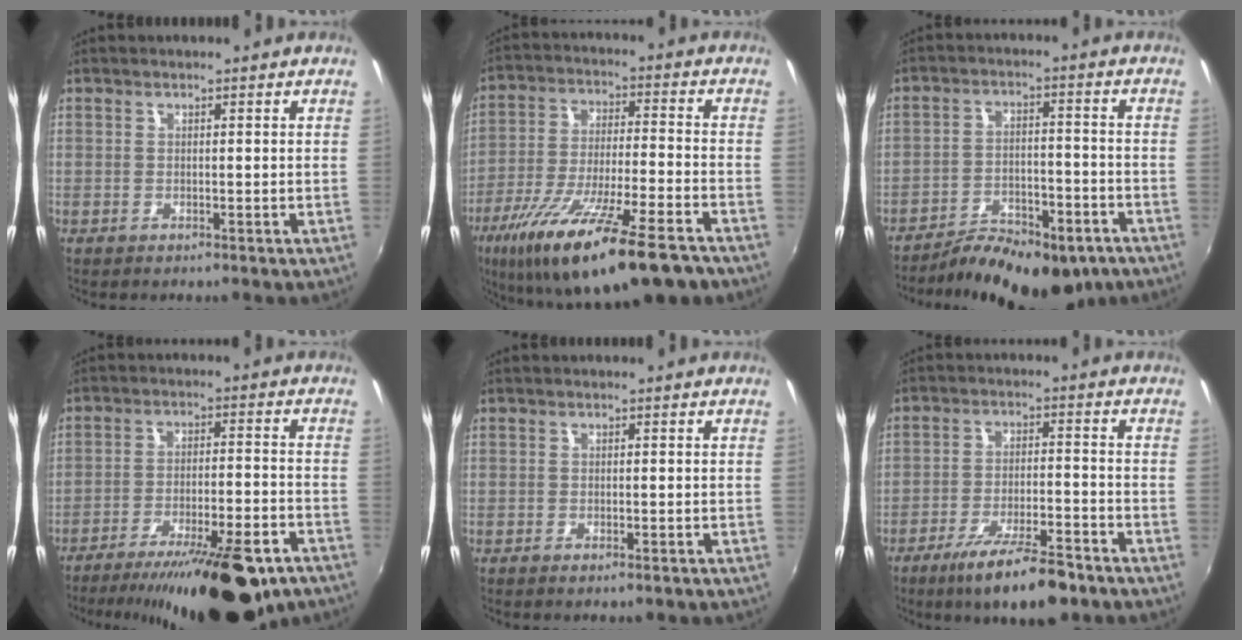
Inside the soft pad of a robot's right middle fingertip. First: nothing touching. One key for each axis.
{"total": 23.4, "fx": -15.6, "fy": 4.5, "fz": 16.8, "tx": -0.302, "ty": -0.056, "tz": -0.253}
{"total": 17.1, "fx": -12.5, "fy": 6.9, "fz": 9.4, "tx": -0.166, "ty": -0.013, "tz": -0.169}
{"total": 21.7, "fx": -15.8, "fy": 6.2, "fz": 13.6, "tx": -0.221, "ty": -0.028, "tz": -0.223}
{"total": 1.2, "fx": -0.8, "fy": 0.4, "fz": 0.8, "tx": -0.014, "ty": -0.002, "tz": -0.011}
{"total": 12.1, "fx": -8.6, "fy": 2.7, "fz": 8.0, "tx": -0.155, "ty": -0.018, "tz": -0.140}